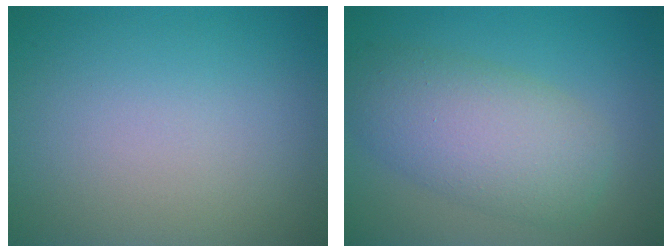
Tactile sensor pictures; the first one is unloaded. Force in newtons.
{"total": 6.4, "press": 6.4, "slide": 0.2}